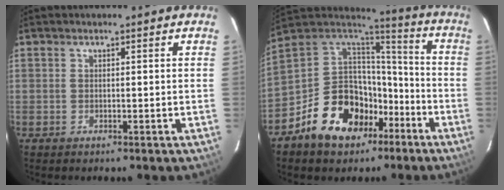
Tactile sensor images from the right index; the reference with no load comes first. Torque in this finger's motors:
{"motor_torque": [1.70, -0.44, 0.49, 0.10]}